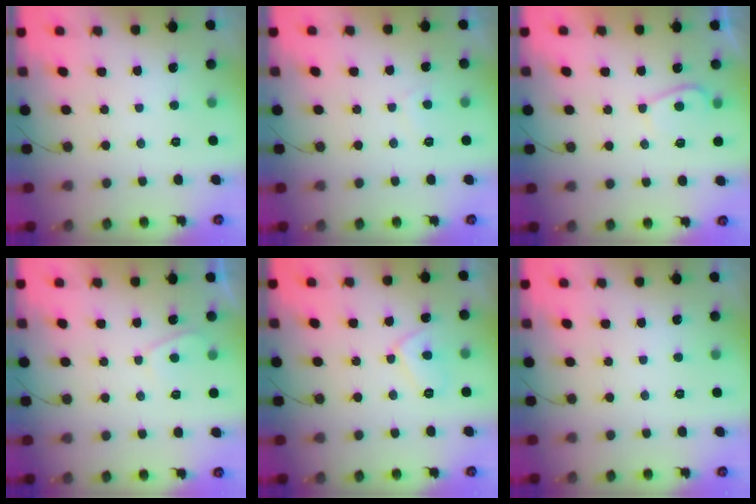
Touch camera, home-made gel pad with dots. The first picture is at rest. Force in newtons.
{"total": 2.8, "press": 2.7, "slide": 0.6}
{"total": 3.5, "press": 3.4, "slide": 0.8}
{"total": 2.5, "press": 2.4, "slide": 0.6}
{"total": 7.0, "press": 7.0, "slide": 0.8}
{"total": 0.0}